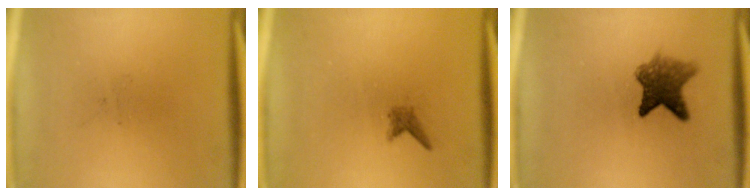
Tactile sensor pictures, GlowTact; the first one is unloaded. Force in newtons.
{"total": 1.0}
{"total": 6.1}